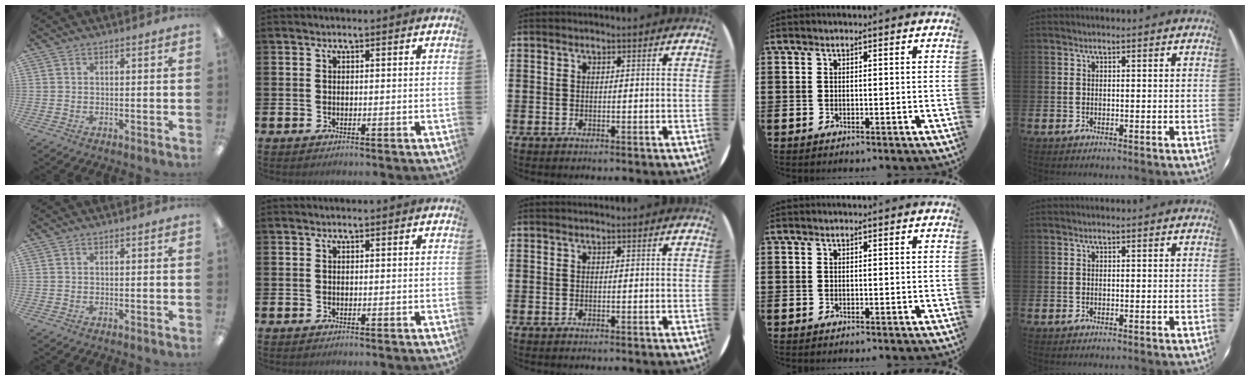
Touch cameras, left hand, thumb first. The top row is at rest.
{}